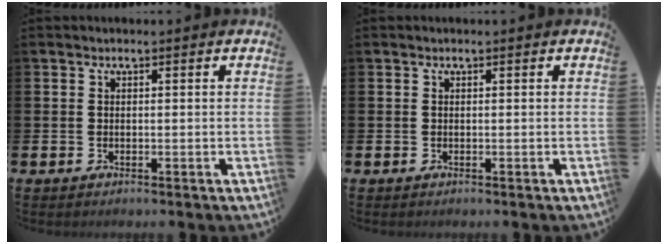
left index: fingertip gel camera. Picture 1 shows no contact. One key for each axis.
{"total": 0.0}